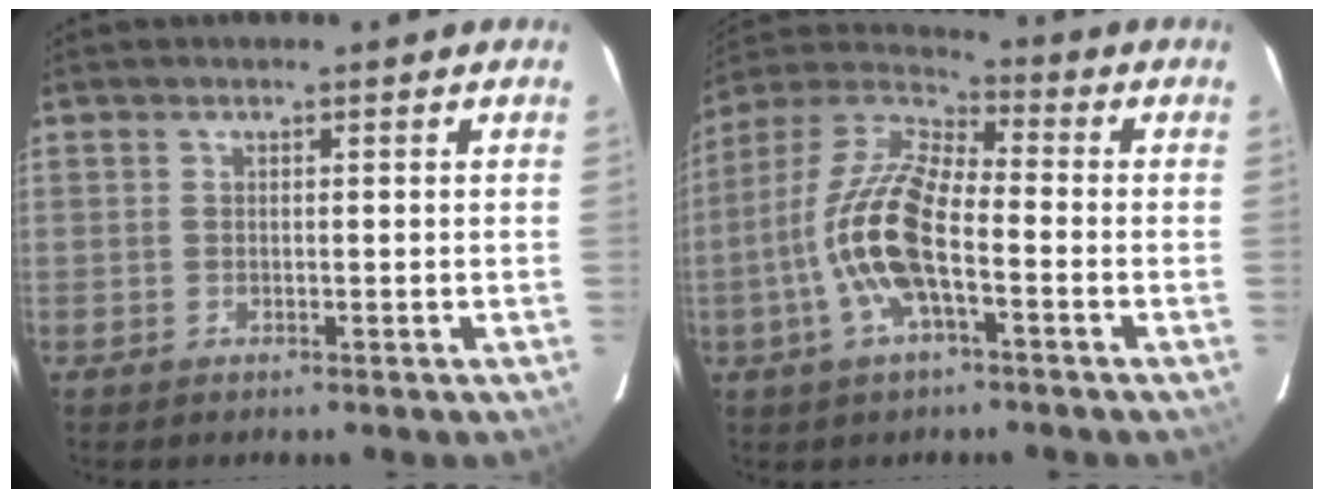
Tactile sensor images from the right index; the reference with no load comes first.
{"total": 14.4, "force": [-4.1, 5.1, 12.9], "torque": [-0.267, 0.003, -0.085]}